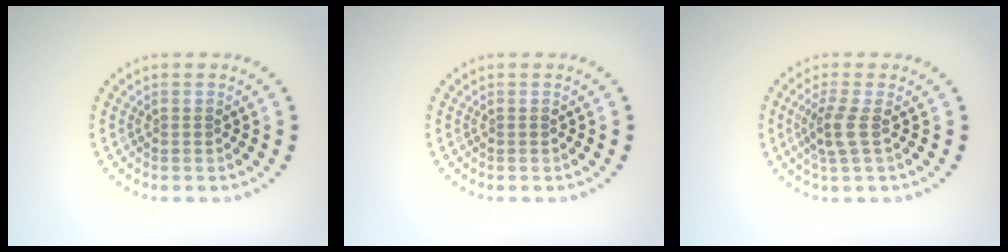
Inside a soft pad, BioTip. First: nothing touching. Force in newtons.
{"total": 0.0}
{"total": 2.3, "press": 1.8, "slide": 1.4}